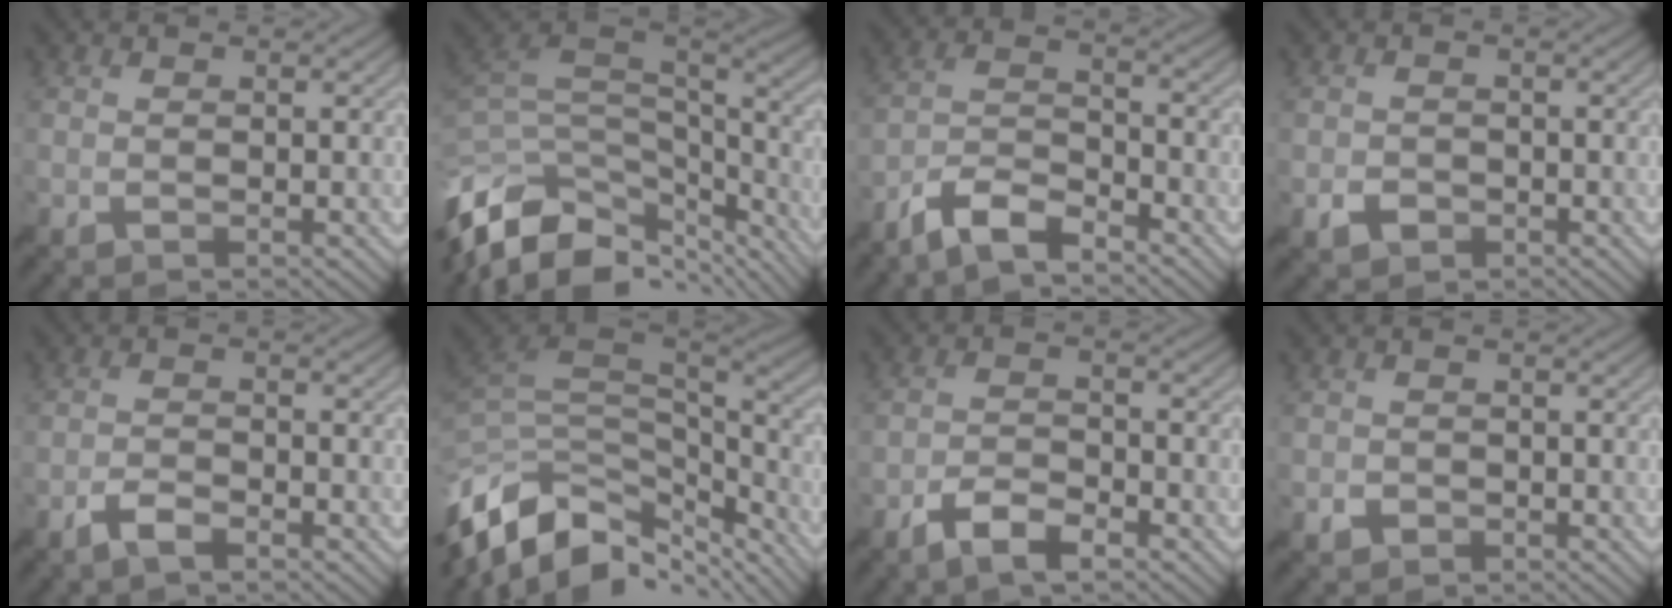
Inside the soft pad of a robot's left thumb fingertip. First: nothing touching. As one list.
[{"total": 14.4, "force": [-7.5, 8.2, 9.1], "torque": [-0.243, -0.020, -0.115]}, {"total": 6.6, "force": [-5.5, 1.6, 3.4], "torque": [-0.068, -0.002, -0.117]}, {"total": 2.2, "force": [-1.2, 1.7, 0.8], "torque": [-0.011, -0.004, -0.024]}, {"total": 2.6, "force": [-1.9, 0.7, 1.6], "torque": [-0.034, 0.001, -0.043]}, {"total": 14.7, "force": [-8.3, 8.3, 8.9], "torque": [-0.234, -0.029, -0.133]}, {"total": 4.5, "force": [-3.2, 1.5, 2.8], "torque": [-0.056, 0.000, -0.065]}, {"total": 1.5, "force": [-0.8, 1.3, 0.3], "torque": [0.000, -0.005, -0.018]}]